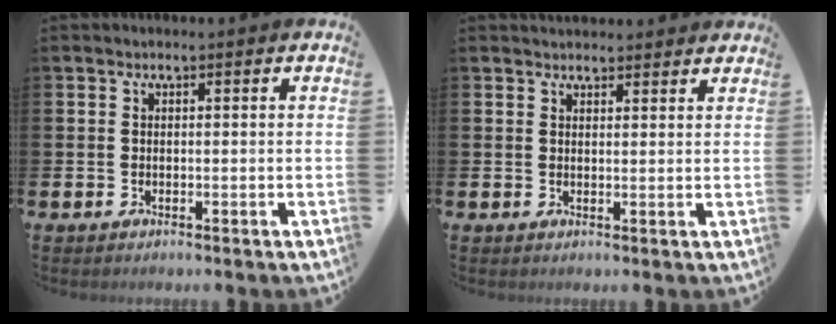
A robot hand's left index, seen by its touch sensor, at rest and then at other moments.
{"total": 2.2, "force": [2.2, 0.5, -0.1], "torque": [0.005, -0.009, 0.040]}